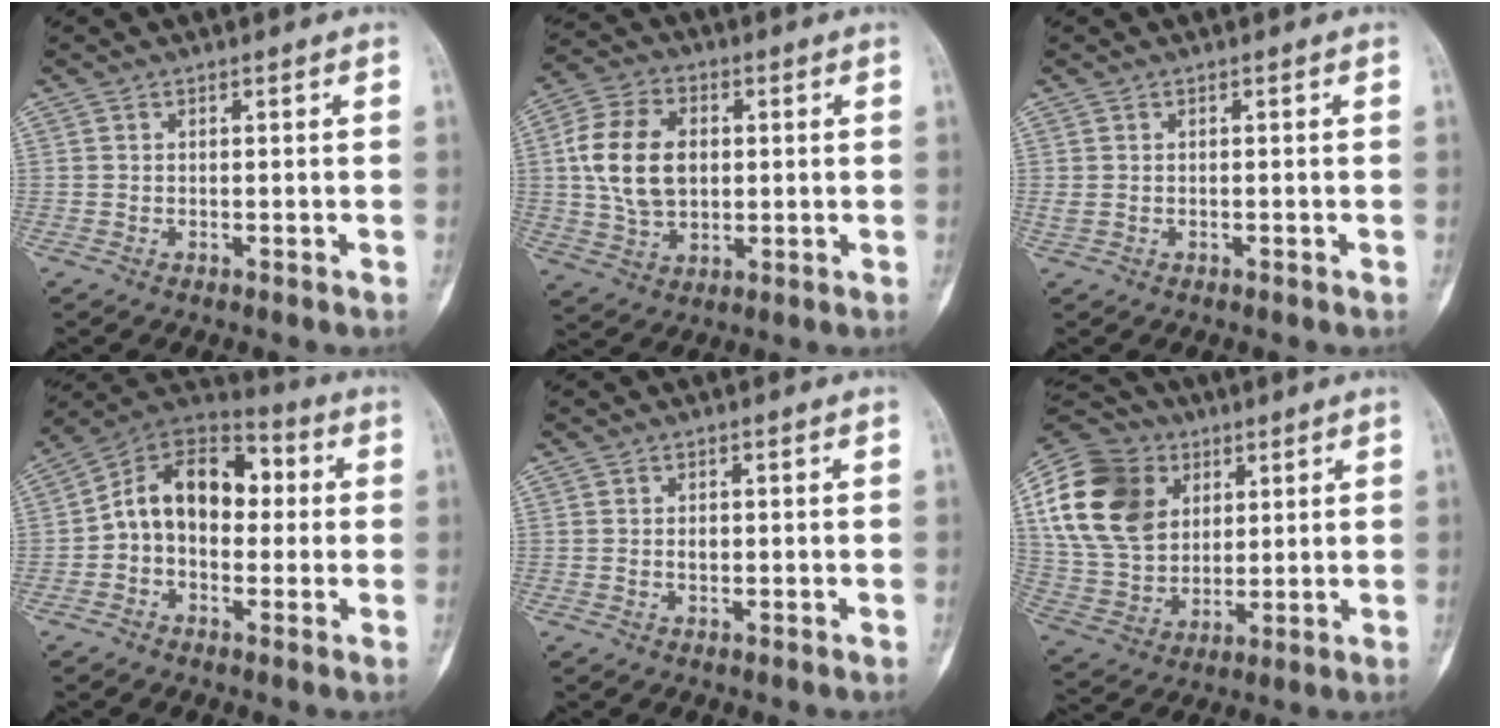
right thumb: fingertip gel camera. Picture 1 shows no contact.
{"total": 13.2, "force": [1.4, 9.0, 9.5], "torque": [-0.166, 0.007, 0.026]}
{"total": 0.9, "force": [-0.1, 0.6, 0.7], "torque": [-0.029, 0.006, 0.001]}
{"total": 14.6, "force": [0.7, 10.0, 10.6], "torque": [-0.138, 0.046, -0.004]}
{"total": 1.2, "force": [0.0, 0.8, 0.9], "torque": [-0.015, 0.001, 0.000]}
{"total": 21.3, "force": [6.5, 15.8, 12.8], "torque": [-0.240, 0.001, 0.123]}